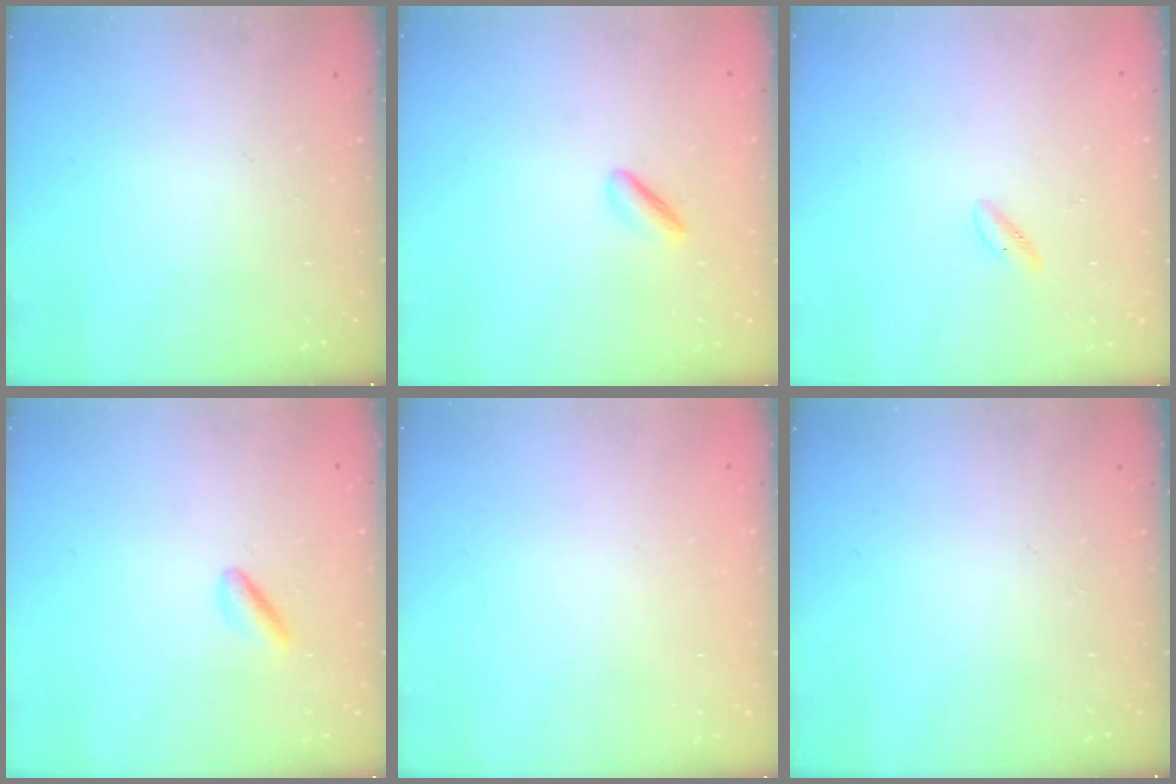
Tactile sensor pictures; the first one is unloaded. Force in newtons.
{"total": 2.4, "press": 2.3, "slide": 0.8}
{"total": 2.0, "press": 1.6, "slide": 1.2}
{"total": 3.0, "press": 2.9, "slide": 1.1}
{"total": 2.0, "press": 2.0, "slide": 0.1}
{"total": 0.0}